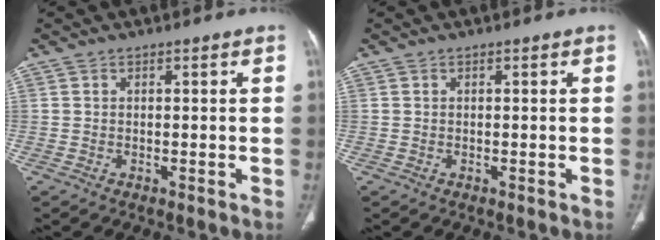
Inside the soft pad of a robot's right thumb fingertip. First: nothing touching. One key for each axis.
{"total": 0.0}